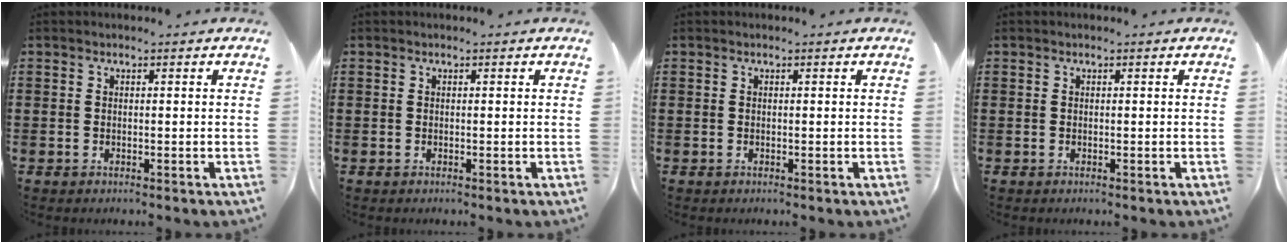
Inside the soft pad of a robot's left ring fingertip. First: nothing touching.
{"total": 0.0}
{"total": 0.0}
{"total": 0.0}